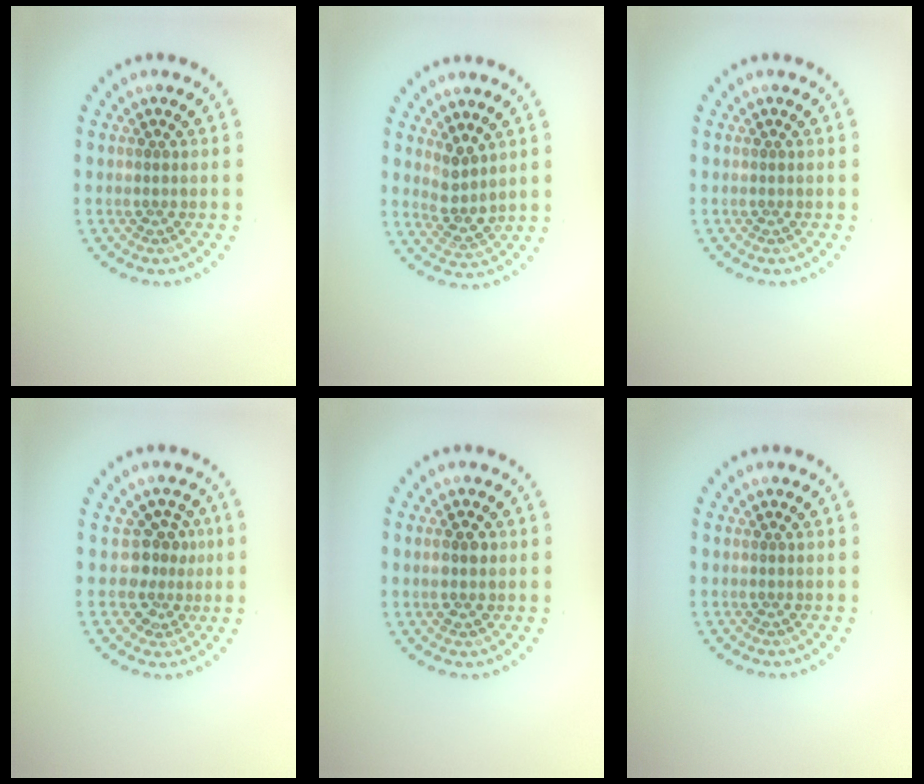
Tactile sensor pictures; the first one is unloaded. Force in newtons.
{"total": 2.6, "press": 2.0, "slide": 1.6}
{"total": 0.0}
{"total": 2.7, "press": 1.9, "slide": 1.8}
{"total": 1.2, "press": 1.2, "slide": 0.1}
{"total": 0.0}